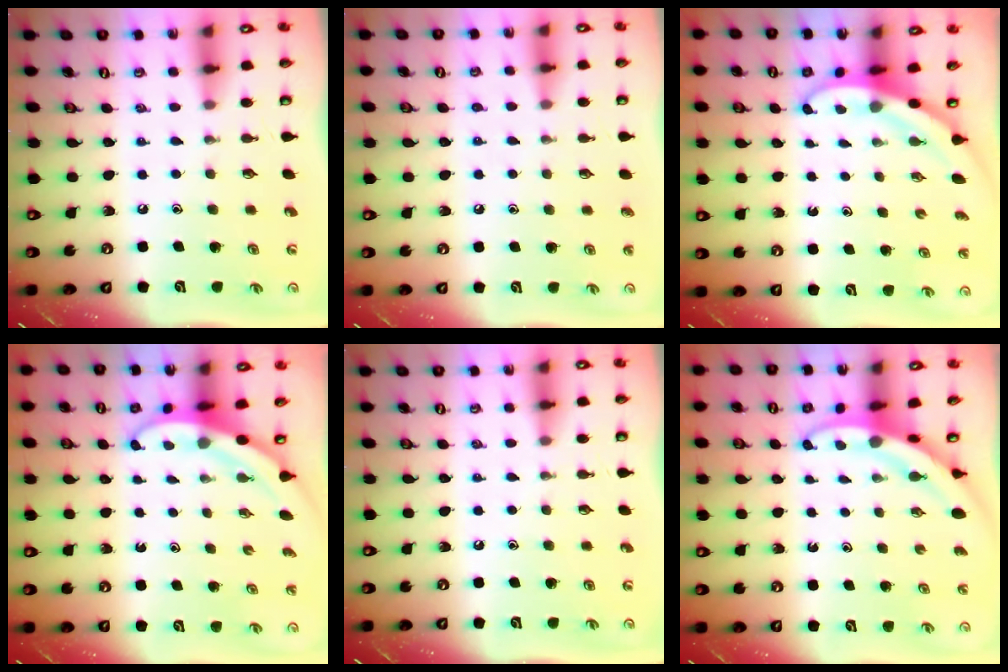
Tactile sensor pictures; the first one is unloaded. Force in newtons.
{"total": 4.1, "press": 4.1, "slide": 0.4}
{"total": 3.2, "press": 3.2, "slide": 0.2}
{"total": 3.5, "press": 3.5, "slide": 0.1}
{"total": 0.0}
{"total": 3.4, "press": 3.4, "slide": 0.2}